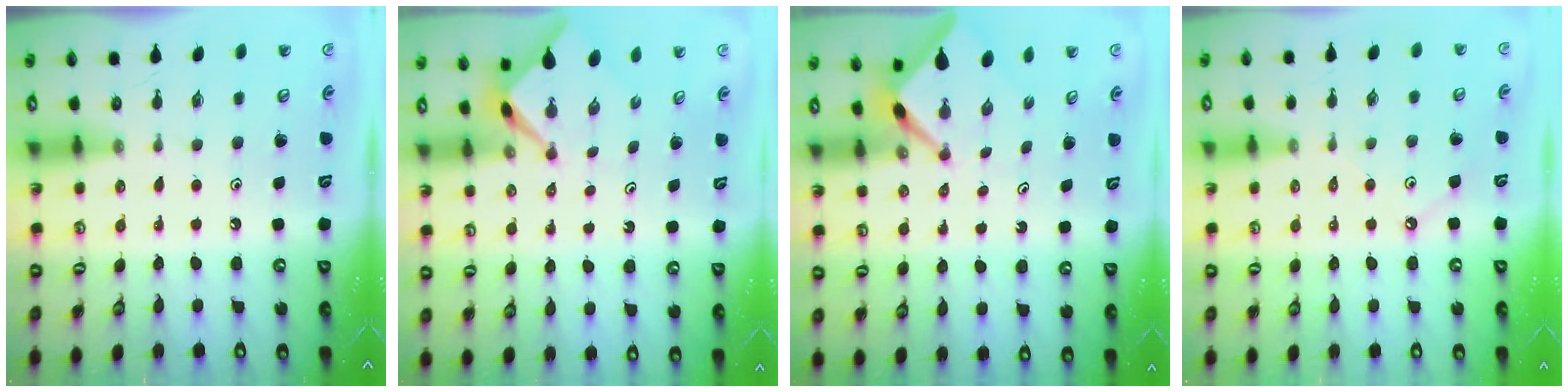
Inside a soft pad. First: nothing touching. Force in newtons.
{"total": 3.0, "press": 3.0, "slide": 0.3}
{"total": 2.8, "press": 2.8, "slide": 0.3}
{"total": 2.4, "press": 2.4, "slide": 0.4}